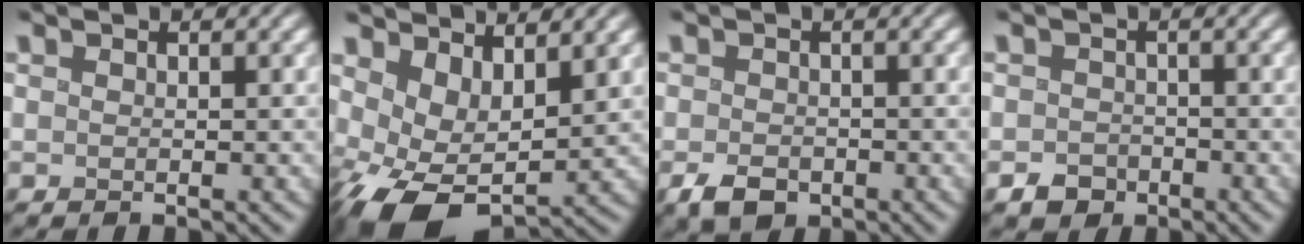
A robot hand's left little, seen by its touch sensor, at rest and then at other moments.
{"total": 7.6, "force": [-0.8, 4.5, 6.1], "torque": [-0.118, -0.017, -0.013]}
{"total": 2.6, "force": [-1.5, 1.7, 1.3], "torque": [-0.020, -0.006, -0.031]}
{"total": 2.1, "force": [-1.4, 1.5, 0.3], "torque": [0.005, -0.005, -0.029]}